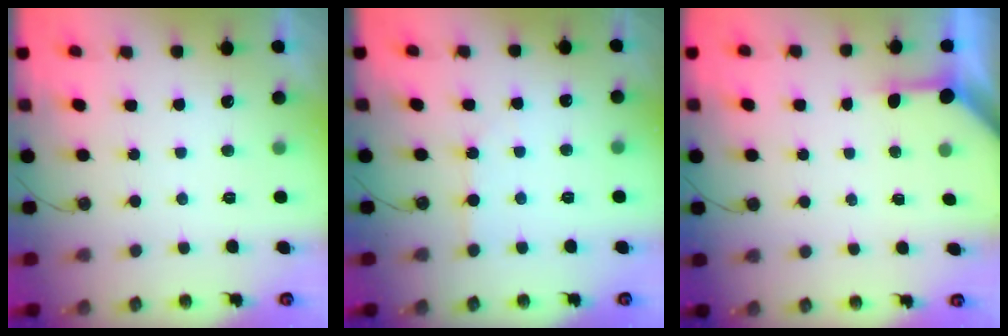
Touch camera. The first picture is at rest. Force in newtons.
{"total": 2.1, "press": 2.1, "slide": 0.4}
{"total": 3.2, "press": 3.2, "slide": 0.4}